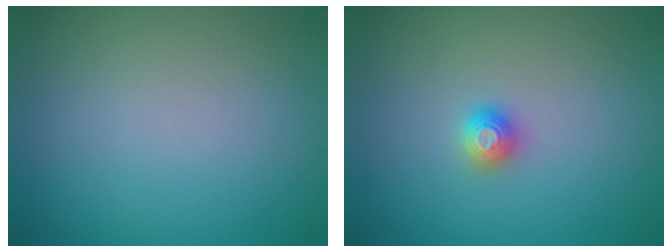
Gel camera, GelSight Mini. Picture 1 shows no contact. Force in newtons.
{"total": 1.5, "press": 1.5, "slide": 0.2}